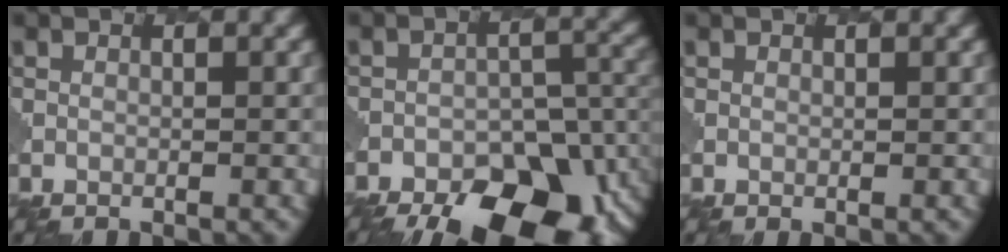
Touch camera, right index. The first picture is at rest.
{"total": 13.9, "force": [-9.3, 6.5, 7.9], "torque": [-0.128, -0.015, -0.119]}
{"total": 0.6, "force": [0.6, 0.0, 0.2], "torque": [-0.011, -0.003, 0.011]}